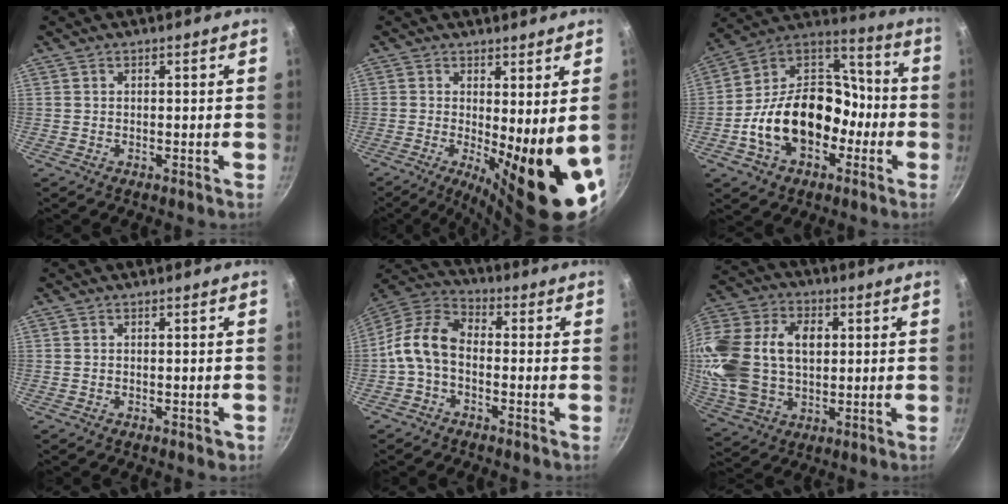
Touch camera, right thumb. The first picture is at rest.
{"total": 13.9, "force": [-1.8, 3.2, 13.4], "torque": [-0.165, -0.020, -0.017]}
{"total": 22.1, "force": [-6.1, 15.6, 14.5], "torque": [-0.211, 0.077, -0.109]}
{"total": 1.2, "force": [-0.6, 0.7, 0.9], "torque": [-0.011, 0.006, -0.005]}
{"total": 9.6, "force": [-2.0, 6.0, 7.2], "torque": [-0.139, 0.042, -0.059]}
{"total": 22.7, "force": [2.8, 15.6, 16.3], "torque": [-0.328, 0.022, 0.053]}